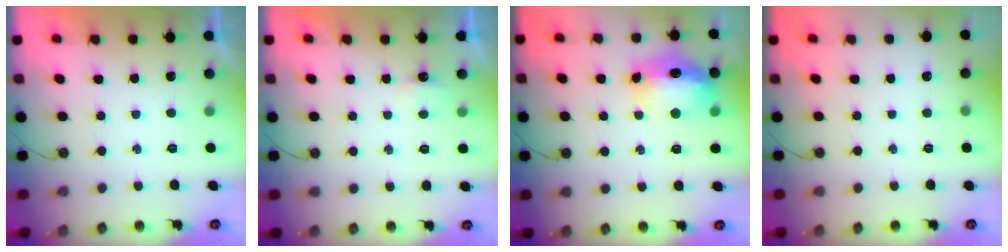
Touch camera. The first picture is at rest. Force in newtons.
{"total": 2.5, "press": 2.4, "slide": 0.5}
{"total": 13.9, "press": 13.8, "slide": 1.5}
{"total": 0.0}